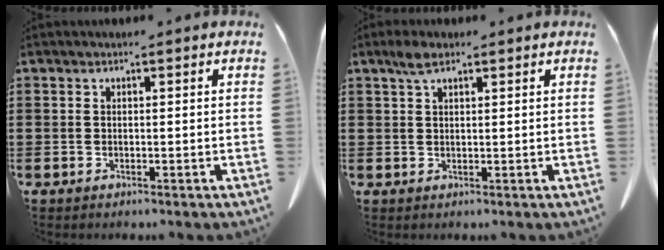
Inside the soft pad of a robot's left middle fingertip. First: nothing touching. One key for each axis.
{"total": 2.7, "fx": 1.6, "fy": 0.9, "fz": 1.9, "tx": -0.043, "ty": 0.003, "tz": 0.030}